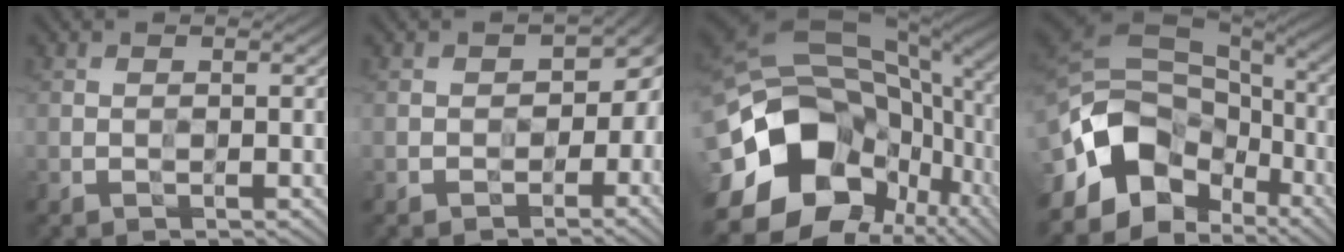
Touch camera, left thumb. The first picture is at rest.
{"total": 4.5, "force": [-1.7, 3.4, 2.3], "torque": [-0.010, -0.015, -0.027]}
{"total": 18.5, "force": [-4.4, 14.1, 11.2], "torque": [-0.252, -0.029, -0.050]}
{"total": 15.6, "force": [-5.7, 11.3, 9.1], "torque": [-0.207, -0.028, -0.081]}